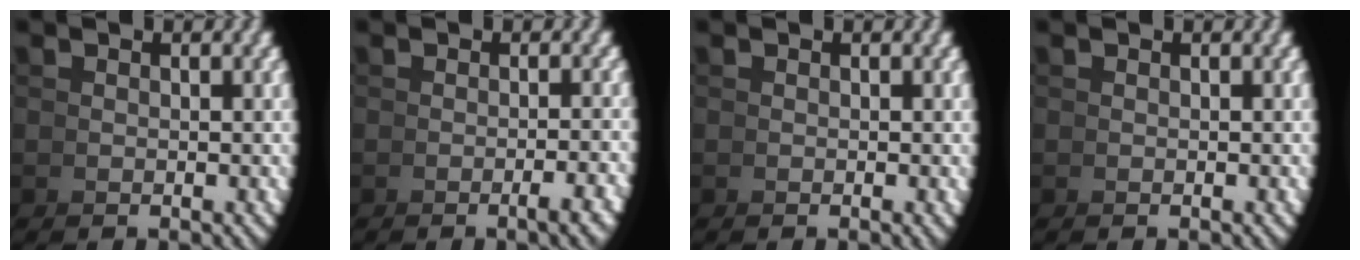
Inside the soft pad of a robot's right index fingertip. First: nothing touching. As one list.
[{"total": 2.5, "force": [-1.2, 0.5, 2.1], "torque": [-0.014, 0.015, -0.026]}, {"total": 0.5, "force": [-0.2, 0.2, 0.4], "torque": [-0.007, 0.001, -0.004]}, {"total": 0.0}]